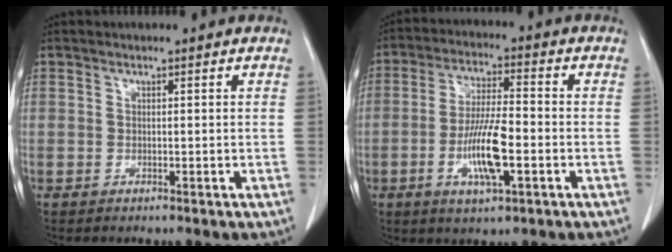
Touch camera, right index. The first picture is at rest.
{"total": 9.7, "force": [-2.9, 1.9, 9.1], "torque": [-0.177, -0.003, -0.051]}